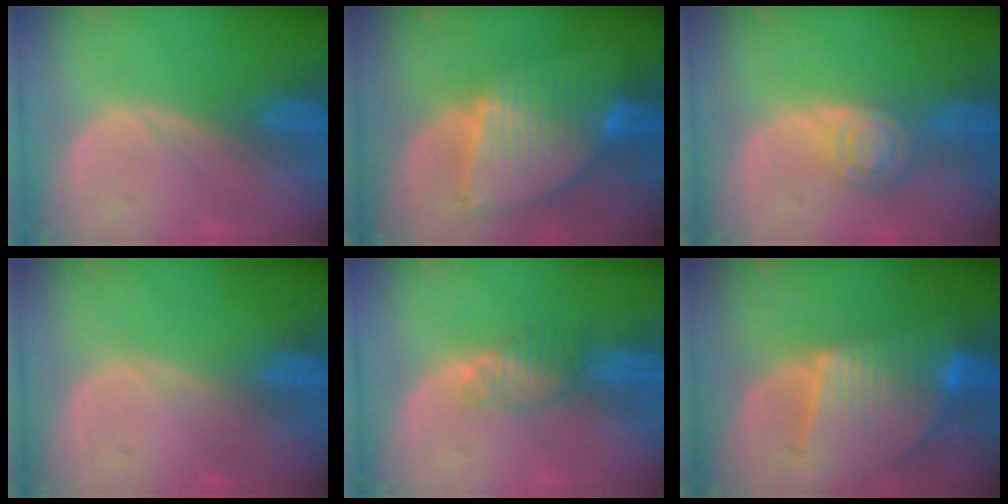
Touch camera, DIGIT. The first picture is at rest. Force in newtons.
{"total": 8.7, "press": 7.5, "slide": 4.4}
{"total": 5.4, "press": 4.8, "slide": 2.5}
{"total": 0.0}
{"total": 3.4, "press": 3.2, "slide": 1.1}
{"total": 9.5, "press": 8.2, "slide": 4.8}